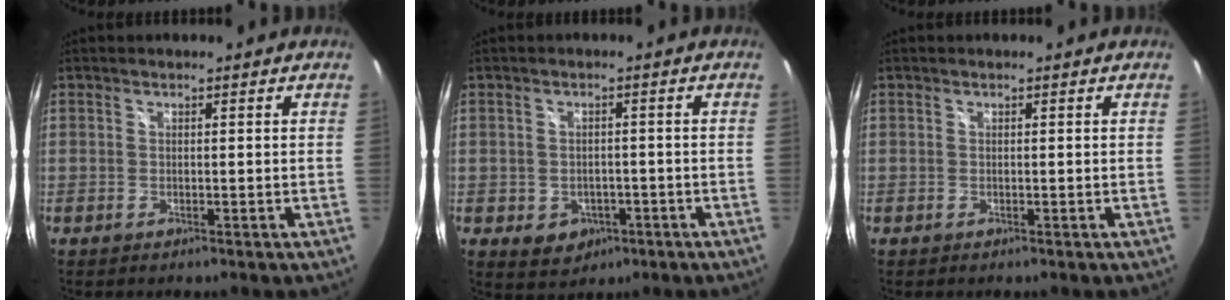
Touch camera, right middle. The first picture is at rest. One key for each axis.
{"total": 5.8, "fx": -2.2, "fy": 4.8, "fz": 2.4, "tx": -0.057, "ty": -0.002, "tz": -0.018}
{"total": 0.0}